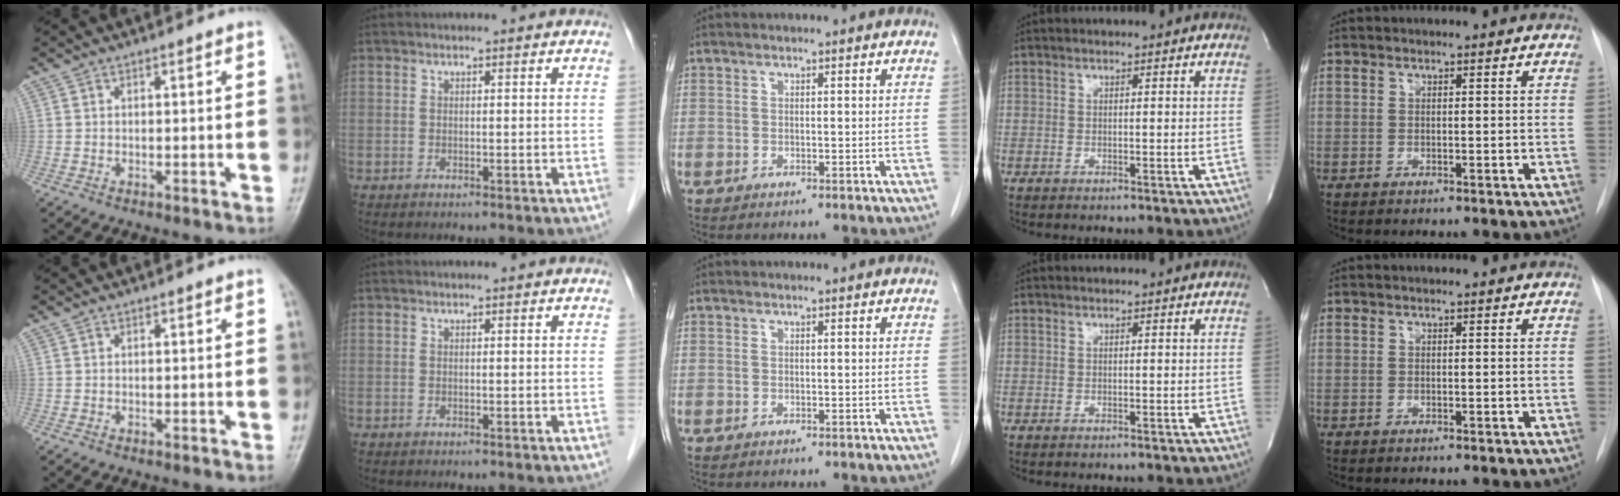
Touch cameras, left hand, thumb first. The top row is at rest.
{}